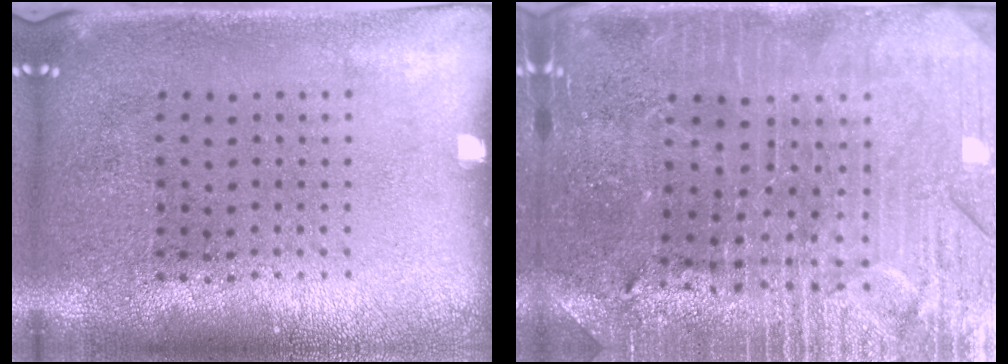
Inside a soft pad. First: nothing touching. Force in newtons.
{"total": 3.3, "press": 3.3, "slide": 0.6}